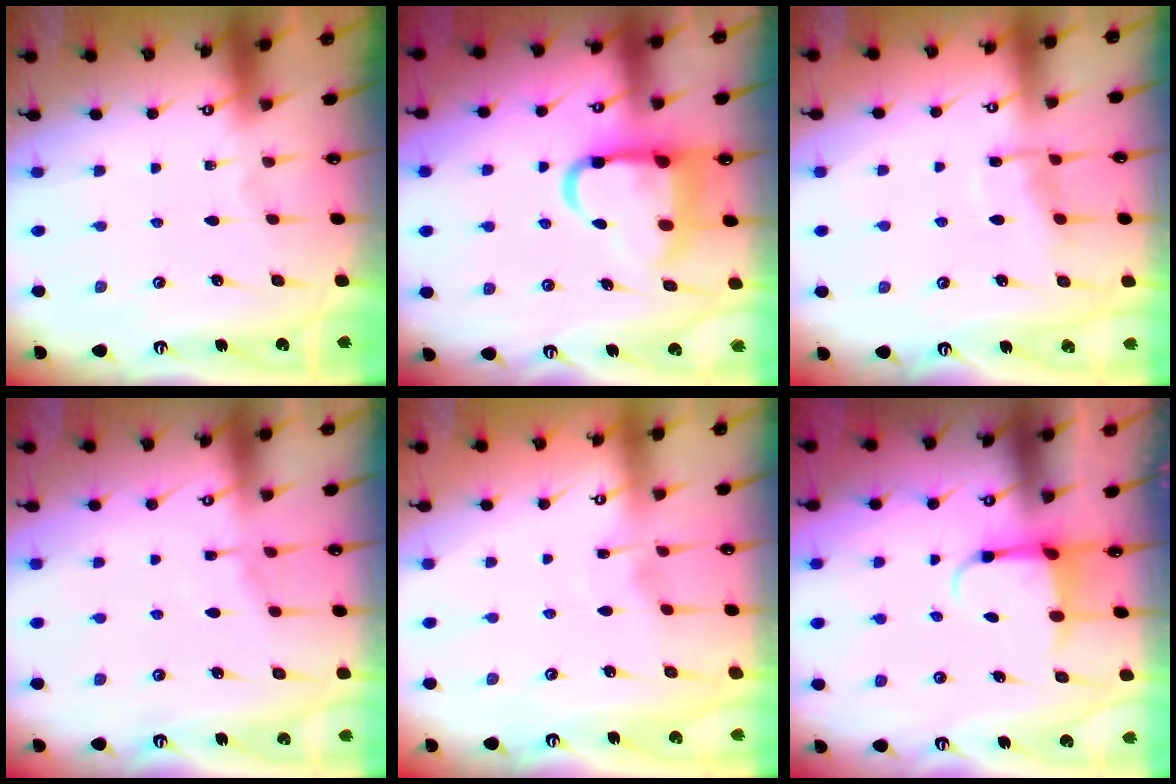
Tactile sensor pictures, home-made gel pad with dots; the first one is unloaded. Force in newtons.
{"total": 13.3, "press": 13.2, "slide": 1.7}
{"total": 7.4, "press": 7.4, "slide": 0.7}
{"total": 4.7, "press": 4.6, "slide": 0.6}
{"total": 2.5, "press": 2.5, "slide": 0.3}
{"total": 3.9, "press": 3.7, "slide": 1.0}